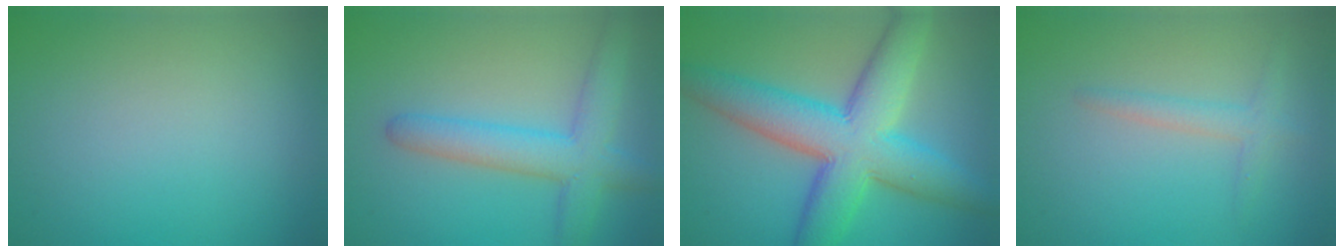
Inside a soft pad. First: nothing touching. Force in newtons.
{"total": 5.1, "press": 5.1, "slide": 0.2}
{"total": 10.1, "press": 10.1, "slide": 0.1}
{"total": 1.8, "press": 1.8, "slide": 0.1}